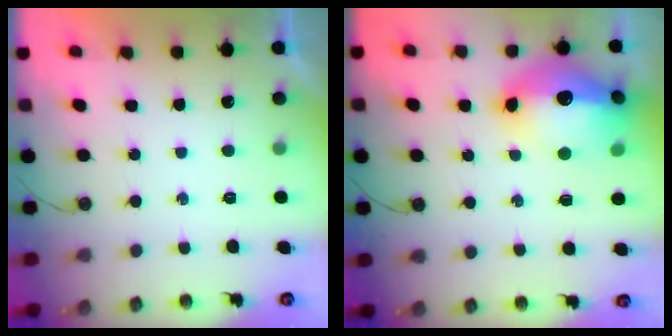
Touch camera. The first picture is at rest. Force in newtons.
{"total": 24.4, "press": 20.8, "slide": 12.8}